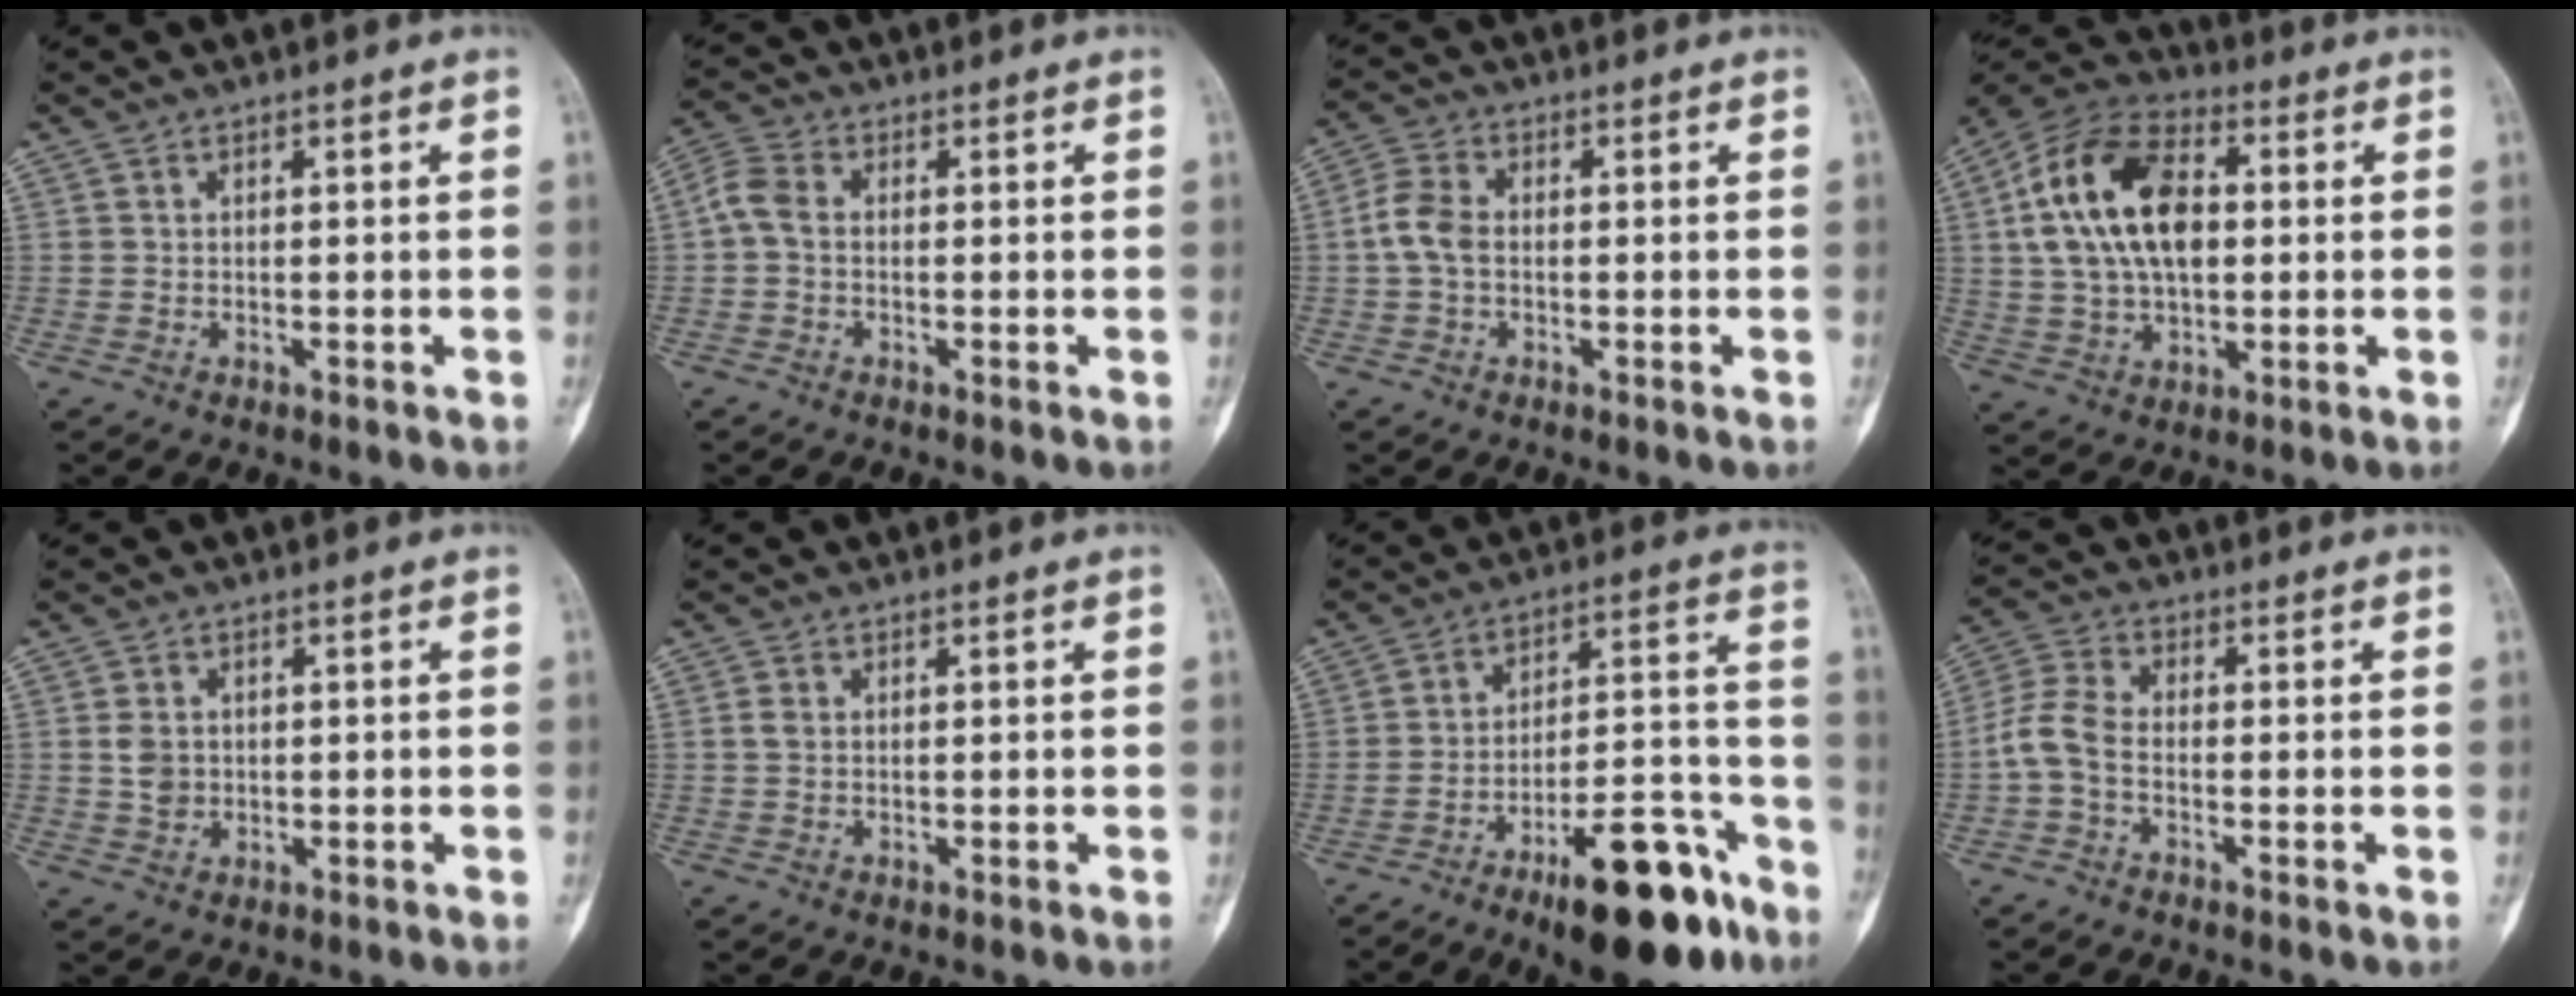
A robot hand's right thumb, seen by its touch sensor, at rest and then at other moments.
{"total": 4.3, "force": [-0.3, 2.8, 3.2], "torque": [-0.071, 0.013, -0.019]}
{"total": 5.4, "force": [-0.4, 3.6, 4.0], "torque": [-0.083, 0.014, -0.017]}
{"total": 19.2, "force": [2.8, 11.4, 15.2], "torque": [-0.273, 0.019, 0.045]}
{"total": 3.2, "force": [0.2, 2.6, 1.8], "torque": [-0.023, 0.000, 0.006]}
{"total": 1.3, "force": [0.1, 0.9, 0.8], "torque": [-0.017, 0.002, 0.003]}
{"total": 19.8, "force": [-12.5, 6.7, 13.7], "torque": [-0.163, 0.094, -0.195]}
{"total": 5.8, "force": [-1.8, 3.1, 4.6], "torque": [-0.107, 0.020, -0.050]}